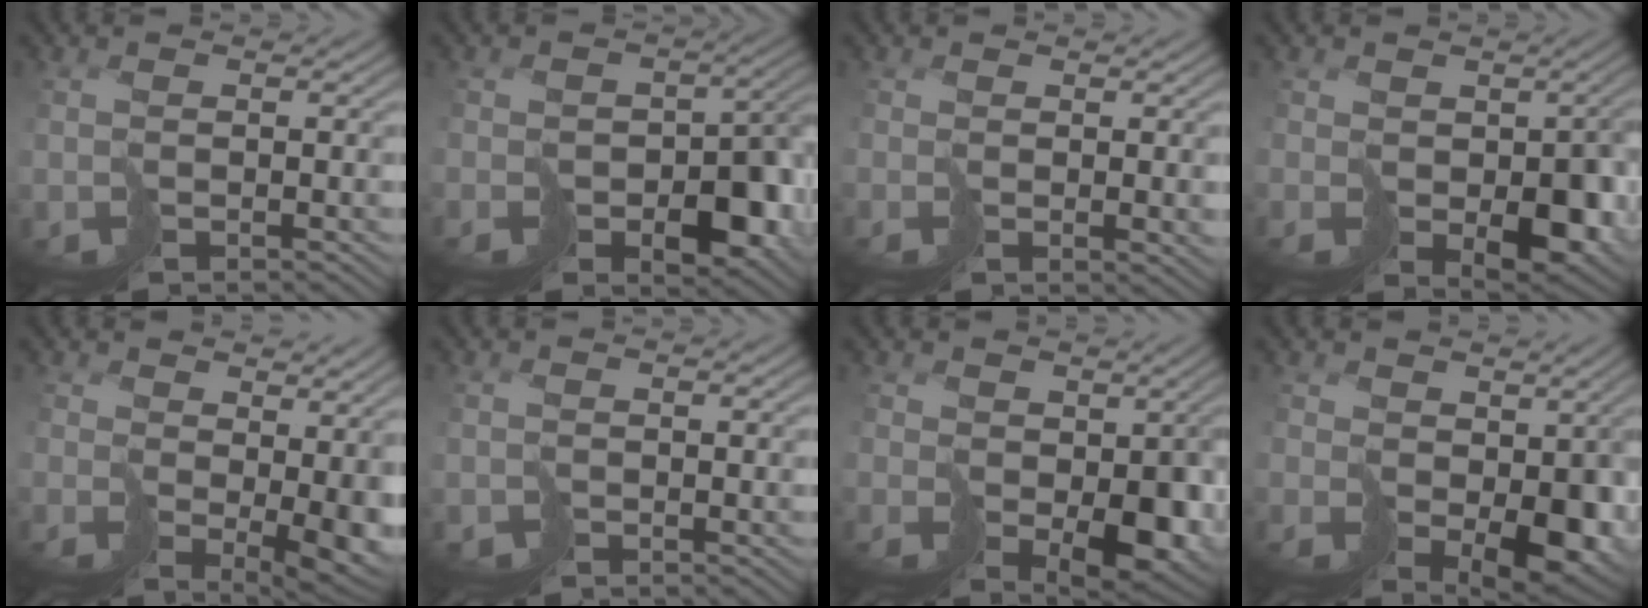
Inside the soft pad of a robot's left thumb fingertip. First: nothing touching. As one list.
[{"total": 7.1, "force": [-3.2, 4.9, 4.1], "torque": [-0.036, -0.017, -0.041]}, {"total": 1.5, "force": [0.0, 0.7, 1.3], "torque": [-0.013, -0.010, 0.010]}, {"total": 5.1, "force": [-0.3, 3.9, 3.3], "torque": [-0.040, -0.018, 0.000]}, {"total": 6.6, "force": [1.7, 3.9, 5.1], "torque": [-0.096, -0.029, 0.060]}, {"total": 0.5, "force": [-0.5, 0.2, -0.1], "torque": [0.004, -0.001, -0.010]}, {"total": 6.4, "force": [0.2, 4.7, 4.4], "torque": [-0.071, -0.032, 0.015]}, {"total": 7.6, "force": [0.4, 5.3, 5.3], "torque": [-0.096, -0.036, 0.022]}]